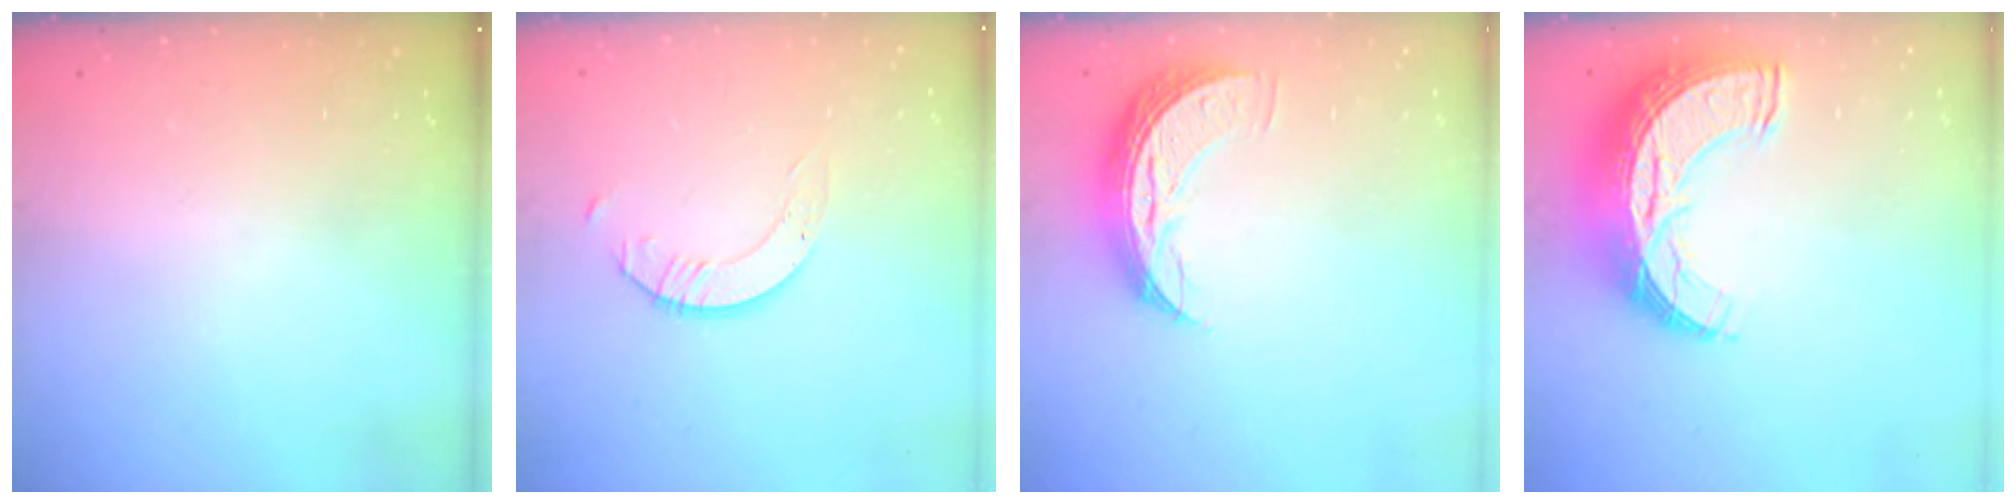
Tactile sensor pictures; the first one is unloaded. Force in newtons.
{"total": 2.4, "press": 2.4, "slide": 0.2}
{"total": 8.3, "press": 8.3, "slide": 0.7}
{"total": 18.5, "press": 18.5, "slide": 1.0}